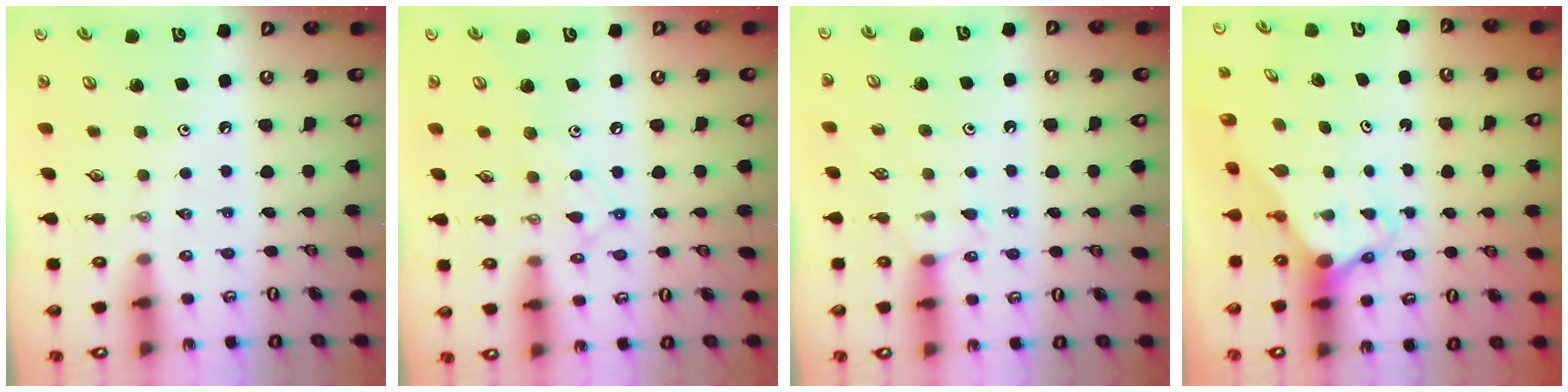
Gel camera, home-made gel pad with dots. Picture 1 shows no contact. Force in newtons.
{"total": 10.2, "press": 10.2, "slide": 0.8}
{"total": 4.9, "press": 4.9, "slide": 0.6}
{"total": 2.9, "press": 2.9, "slide": 0.2}